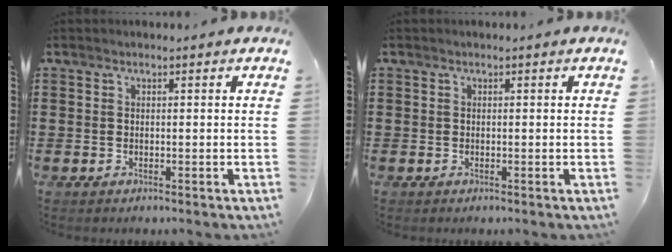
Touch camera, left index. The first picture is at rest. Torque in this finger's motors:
{"motor_torque": [0.01, 0.01, 0.00, 0.00]}